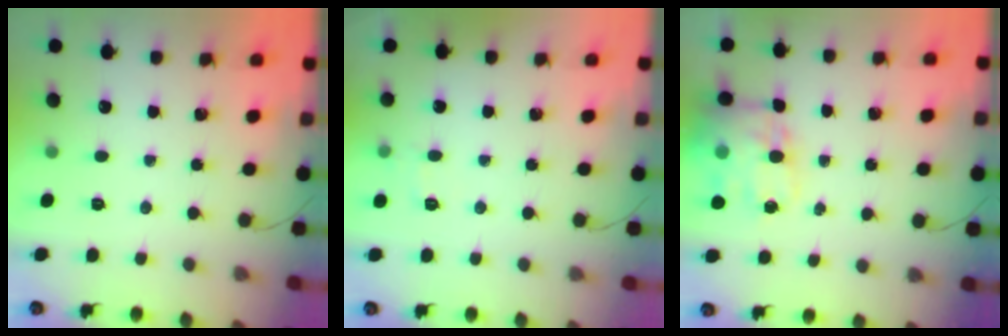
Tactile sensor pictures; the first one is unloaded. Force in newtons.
{"total": 6.6, "press": 6.4, "slide": 1.6}
{"total": 16.4, "press": 16.0, "slide": 3.7}